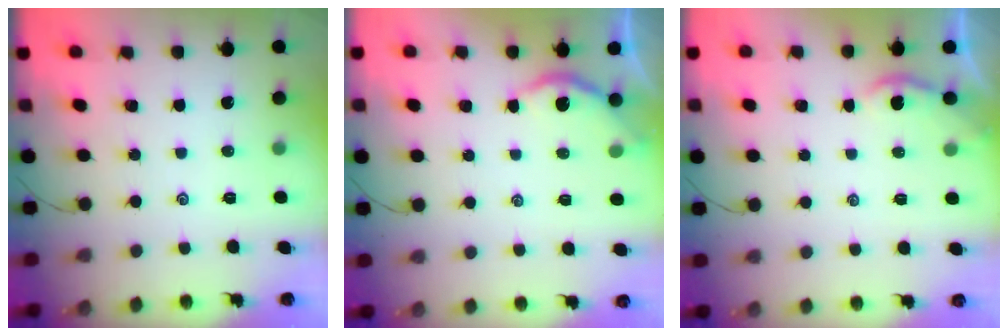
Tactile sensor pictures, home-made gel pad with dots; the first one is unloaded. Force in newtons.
{"total": 4.7, "press": 4.7, "slide": 0.2}
{"total": 2.0, "press": 1.9, "slide": 0.4}